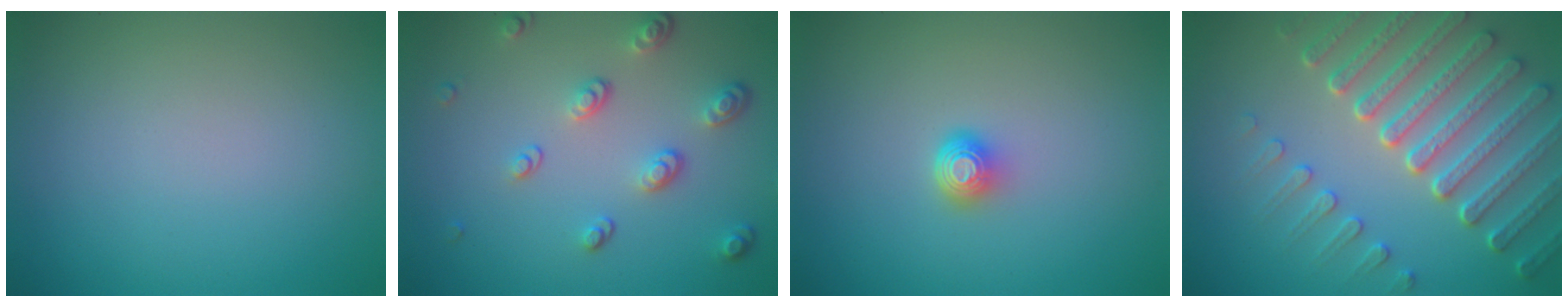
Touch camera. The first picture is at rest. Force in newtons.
{"total": 3.4, "press": 2.6, "slide": 2.2}
{"total": 1.6, "press": 1.2, "slide": 1.1}
{"total": 7.2, "press": 5.6, "slide": 4.6}